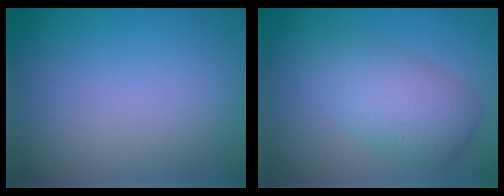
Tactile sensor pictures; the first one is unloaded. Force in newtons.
{"total": 5.2, "press": 5.2, "slide": 0.2}